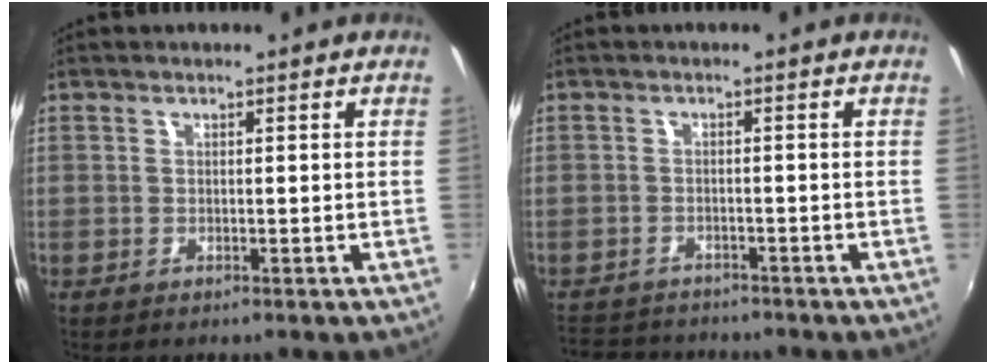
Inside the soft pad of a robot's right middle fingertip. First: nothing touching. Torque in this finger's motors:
{"motor_torque": [0.45, -0.59, 0.00, 0.01]}